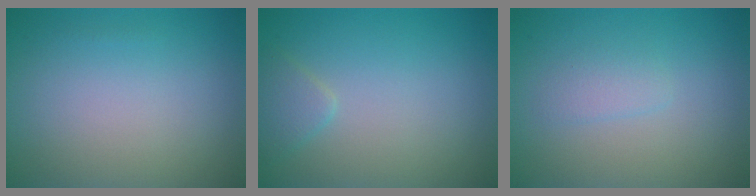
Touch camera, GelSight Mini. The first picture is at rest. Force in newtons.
{"total": 1.4, "press": 1.4, "slide": 0.1}
{"total": 1.2, "press": 1.2, "slide": 0.0}